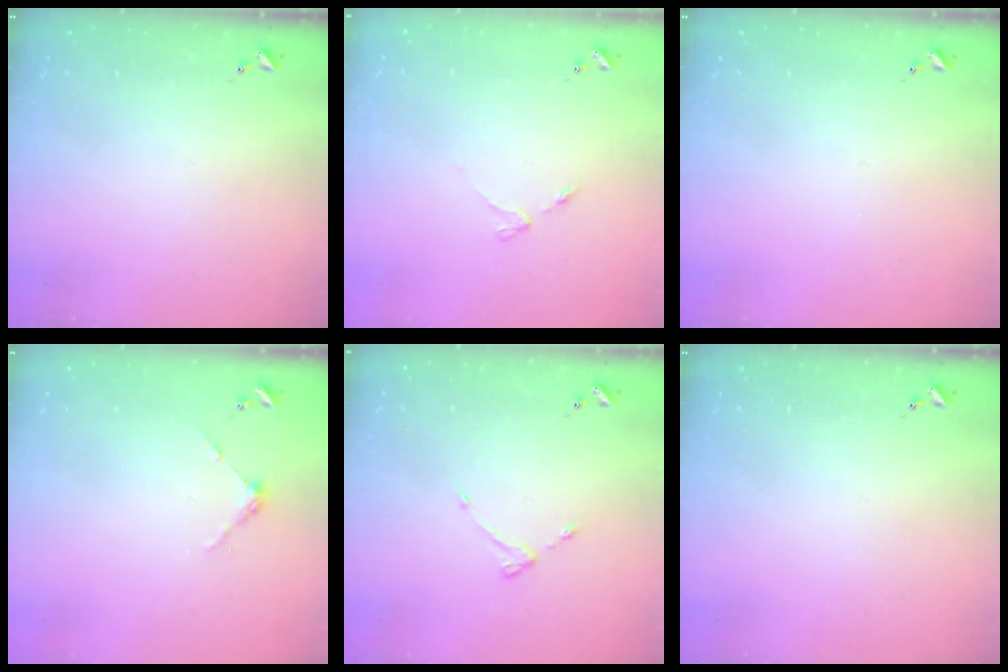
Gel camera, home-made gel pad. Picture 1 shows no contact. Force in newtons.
{"total": 3.2, "press": 3.1, "slide": 0.5}
{"total": 0.0}
{"total": 3.7, "press": 3.7, "slide": 0.3}
{"total": 3.5, "press": 3.4, "slide": 0.5}
{"total": 0.0}